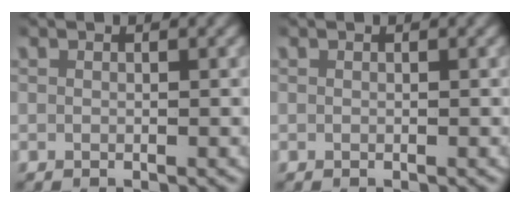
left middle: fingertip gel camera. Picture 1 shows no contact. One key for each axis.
{"total": 0.0}